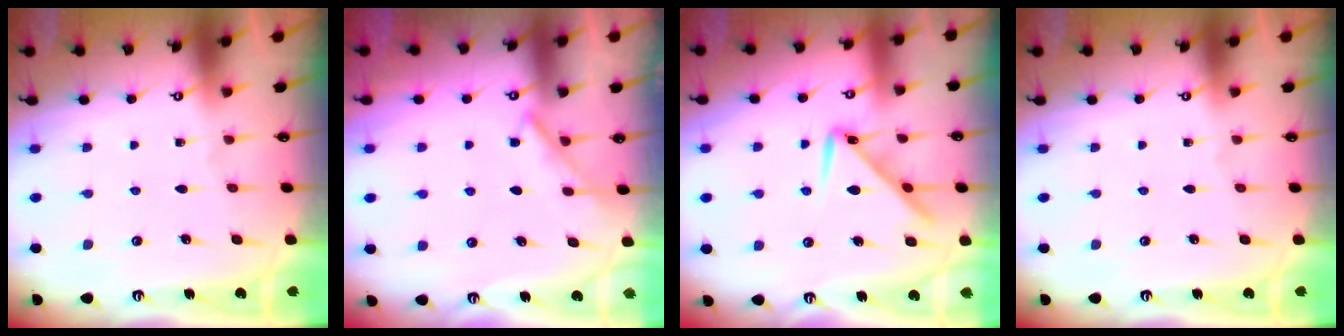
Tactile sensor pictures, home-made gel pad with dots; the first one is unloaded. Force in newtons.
{"total": 3.8, "press": 3.8, "slide": 0.5}
{"total": 10.3, "press": 10.3, "slide": 0.4}
{"total": 0.0}